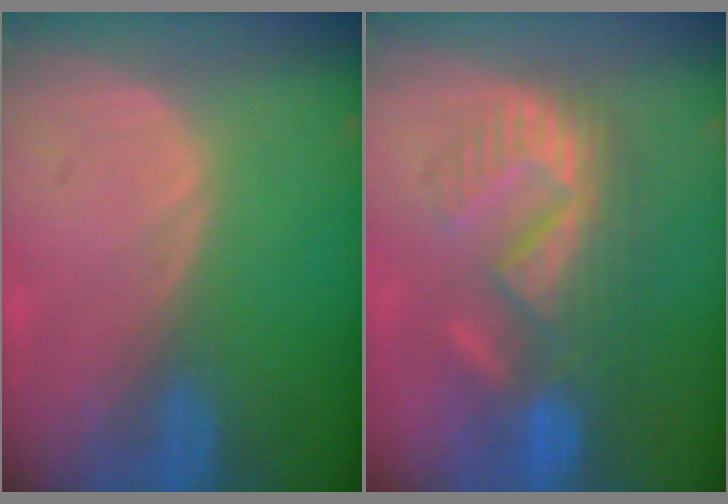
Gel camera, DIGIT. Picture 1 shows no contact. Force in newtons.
{"total": 9.0, "press": 8.7, "slide": 2.2}